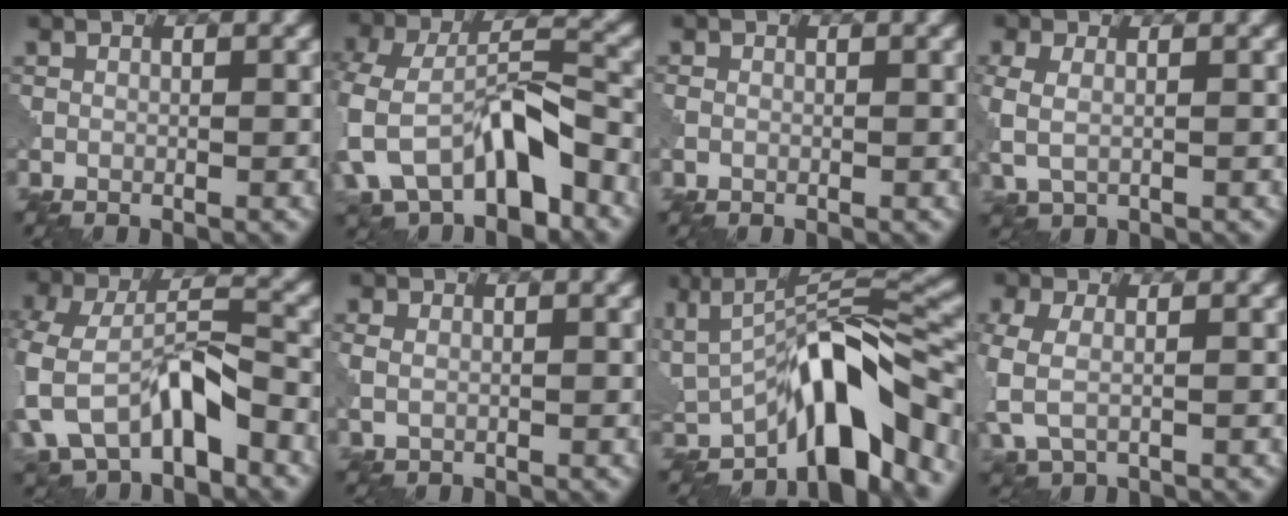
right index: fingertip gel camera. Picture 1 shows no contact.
{"total": 9.5, "force": [-4.3, 5.2, 6.7], "torque": [-0.128, 0.007, -0.080]}
{"total": 0.8, "force": [-0.2, 0.7, 0.4], "torque": [-0.009, -0.001, -0.006]}
{"total": 3.3, "force": [-0.1, 2.2, 2.5], "torque": [-0.066, -0.003, 0.001]}
{"total": 8.4, "force": [-3.7, 4.6, 6.1], "torque": [-0.128, 0.003, -0.075]}
{"total": 1.7, "force": [0.2, 1.2, 1.1], "torque": [-0.031, -0.001, 0.008]}
{"total": 9.4, "force": [-4.2, 3.4, 7.7], "torque": [-0.089, 0.013, -0.079]}
{"total": 4.4, "force": [-0.8, 2.8, 3.4], "torque": [-0.095, -0.005, -0.019]}